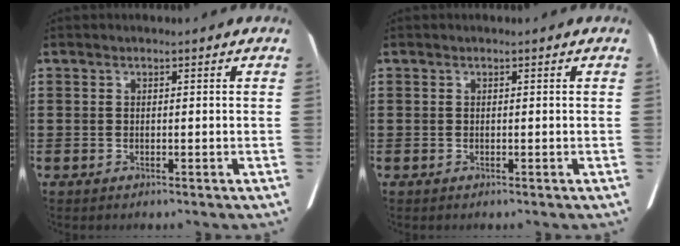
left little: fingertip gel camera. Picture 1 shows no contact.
{"total": 0.0}